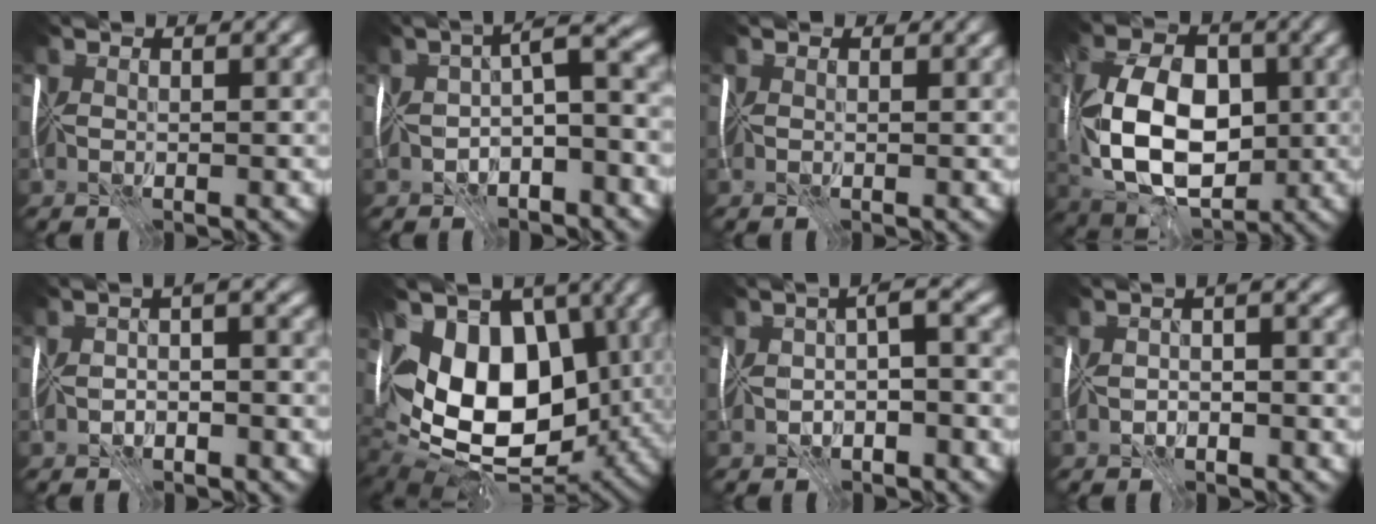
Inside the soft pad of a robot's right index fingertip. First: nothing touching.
{"total": 5.4, "force": [-1.9, 1.7, 4.7], "torque": [-0.073, 0.008, -0.042]}
{"total": 0.8, "force": [0.5, 0.6, 0.3], "torque": [-0.004, 0.001, 0.002]}
{"total": 11.7, "force": [-0.7, 7.5, 8.9], "torque": [-0.177, -0.007, -0.011]}
{"total": 2.4, "force": [-1.7, 0.7, 1.5], "torque": [-0.023, 0.000, -0.032]}
{"total": 14.5, "force": [1.4, 9.7, 10.7], "torque": [-0.150, -0.007, 0.022]}
{"total": 3.5, "force": [-1.5, 1.1, 2.9], "torque": [-0.051, 0.003, -0.035]}
{"total": 2.0, "force": [-1.5, 0.6, 1.2], "torque": [-0.017, 0.001, -0.028]}